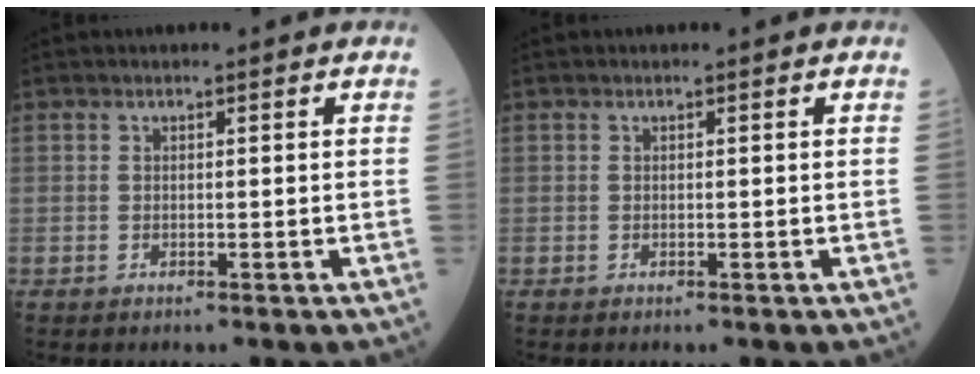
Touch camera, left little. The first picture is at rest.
{"total": 0.0}